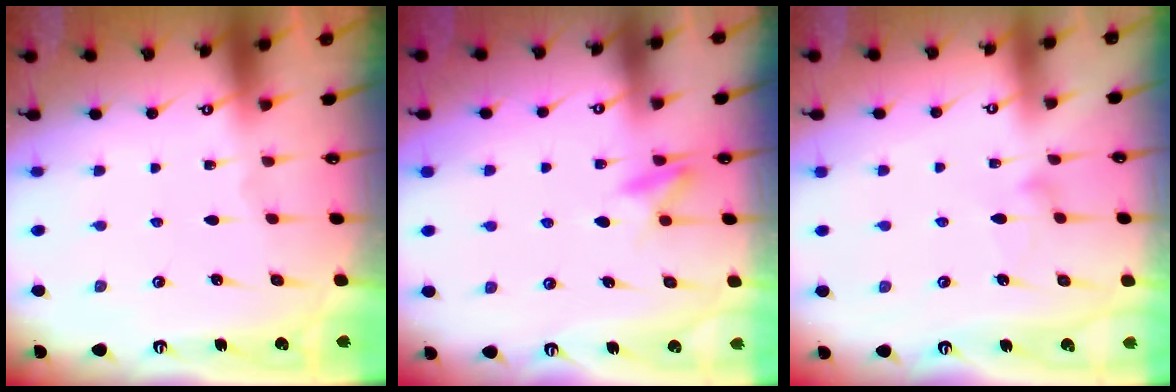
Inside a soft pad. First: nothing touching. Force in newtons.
{"total": 8.5, "press": 8.4, "slide": 1.1}
{"total": 7.6, "press": 7.6, "slide": 0.4}